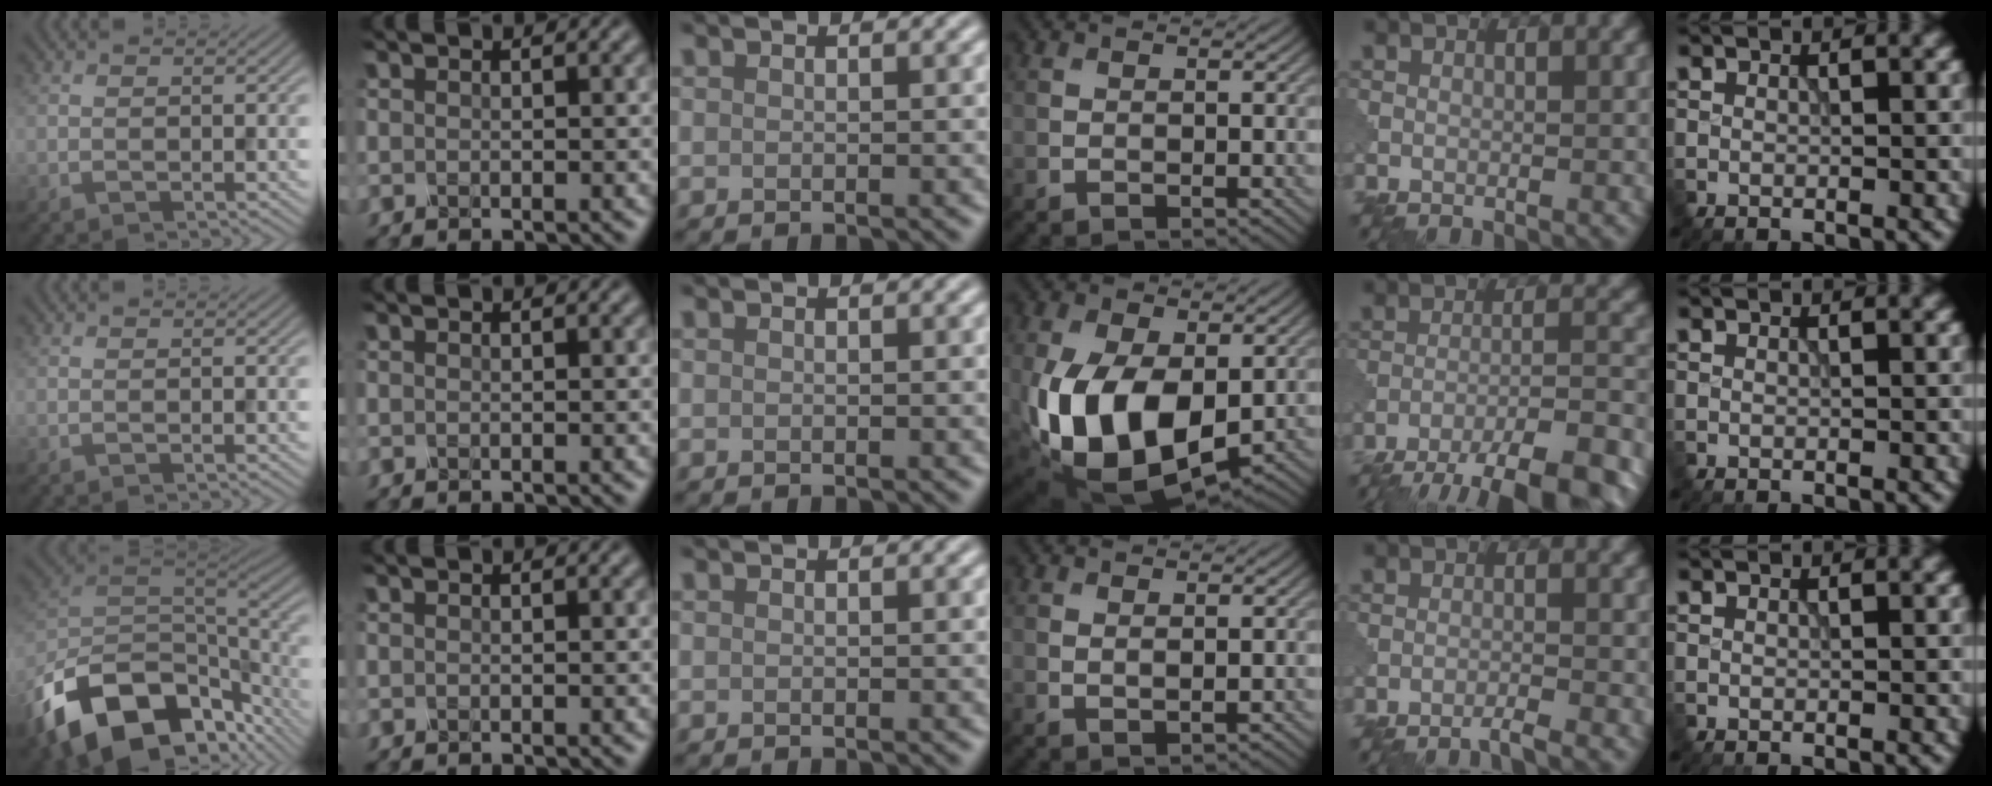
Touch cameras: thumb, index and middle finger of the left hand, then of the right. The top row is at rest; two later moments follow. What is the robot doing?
{"motion": "shake", "object": "sieve"}